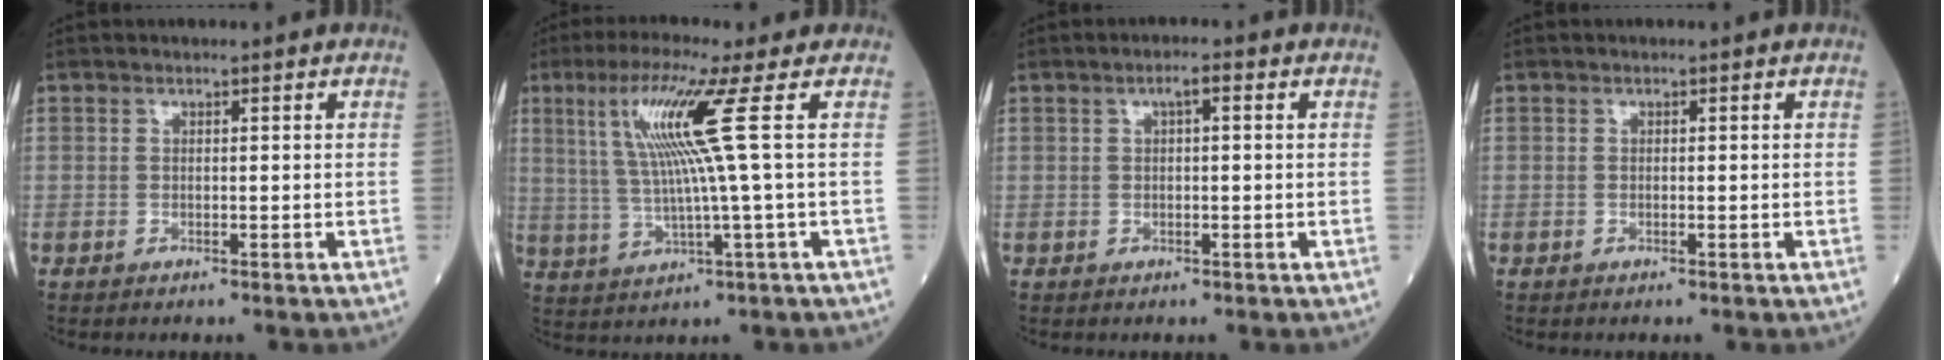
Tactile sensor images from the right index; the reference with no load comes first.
{"total": 11.0, "force": [3.0, -1.8, 10.4], "torque": [-0.203, 0.009, 0.062]}
{"total": 2.4, "force": [0.8, 0.9, 2.1], "torque": [-0.049, 0.011, 0.016]}
{"total": 0.0}